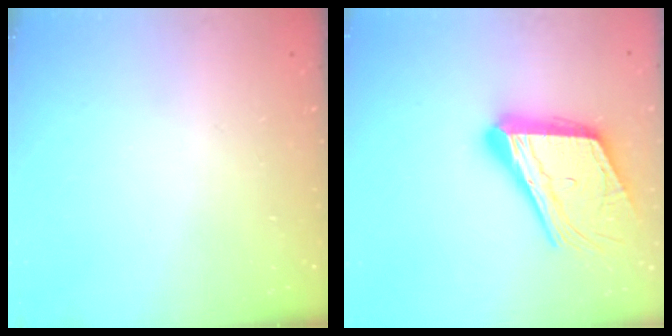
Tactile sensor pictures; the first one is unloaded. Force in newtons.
{"total": 23.2, "press": 22.8, "slide": 3.7}